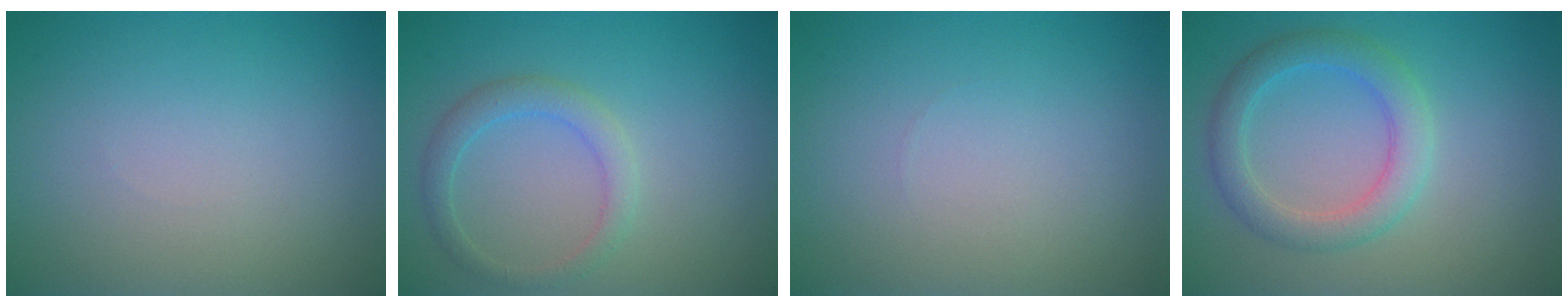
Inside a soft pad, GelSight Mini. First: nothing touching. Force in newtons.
{"total": 2.2, "press": 2.2, "slide": 0.1}
{"total": 0.0}
{"total": 3.6, "press": 3.6, "slide": 0.1}